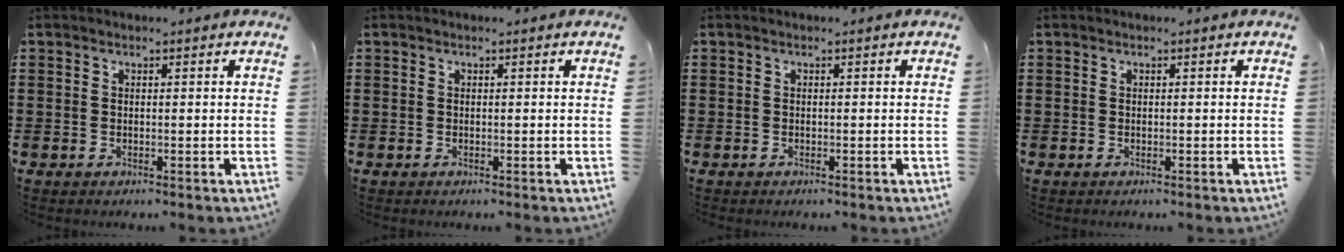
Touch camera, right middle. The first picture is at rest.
{"total": 0.0}
{"total": 0.0}
{"total": 0.0}